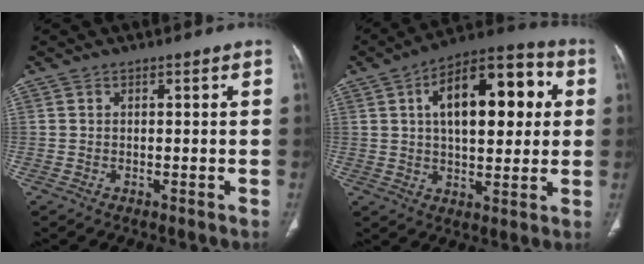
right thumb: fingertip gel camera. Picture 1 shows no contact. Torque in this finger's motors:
{"motor_torque": [-1.15, 2.15, 1.04, 0.76, 0.50]}